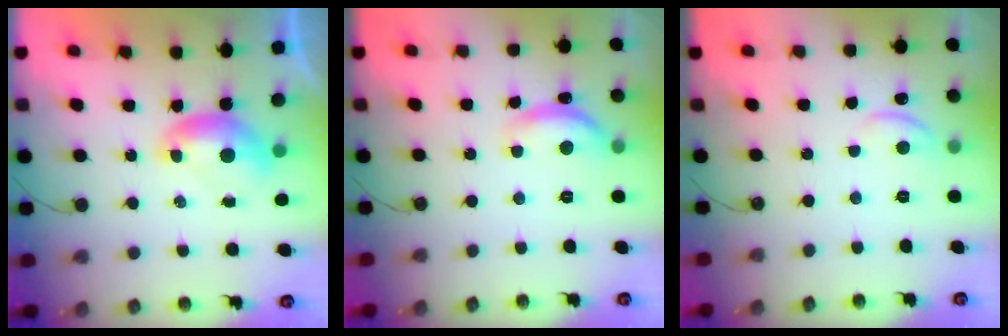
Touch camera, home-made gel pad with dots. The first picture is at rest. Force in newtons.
{"total": 5.3, "press": 5.3, "slide": 0.6}
{"total": 1.3, "press": 1.1, "slide": 0.5}